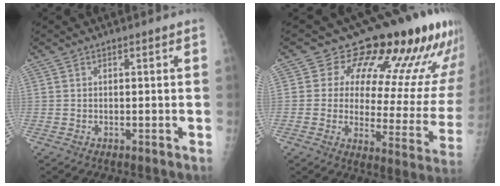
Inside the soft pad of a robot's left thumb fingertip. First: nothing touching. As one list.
[{"total": 19.8, "force": [14.9, 7.1, 10.8], "torque": [-0.087, -0.103, 0.179]}]